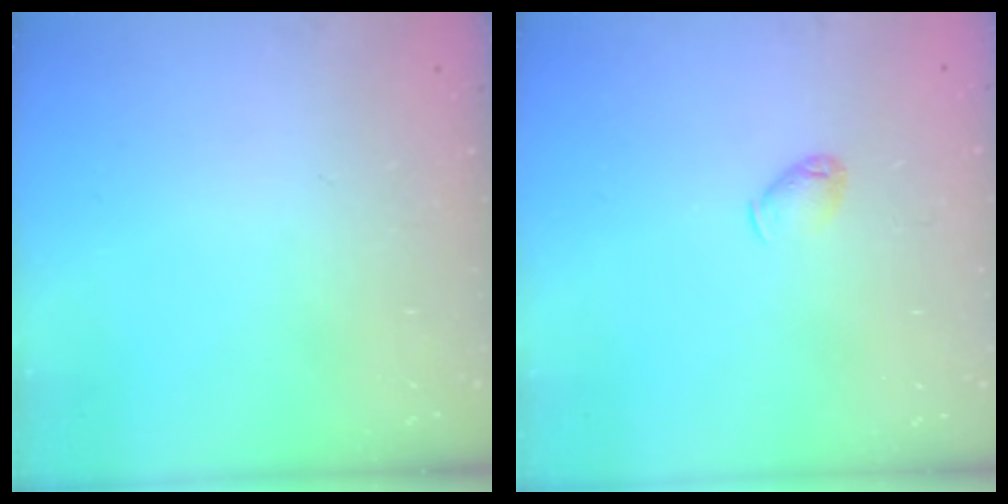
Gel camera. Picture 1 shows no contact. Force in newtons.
{"total": 3.8, "press": 3.7, "slide": 0.7}